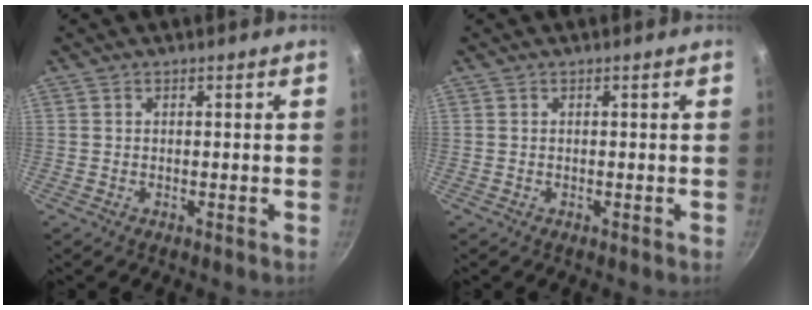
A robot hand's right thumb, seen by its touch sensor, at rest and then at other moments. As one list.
[{"total": 0.0}]